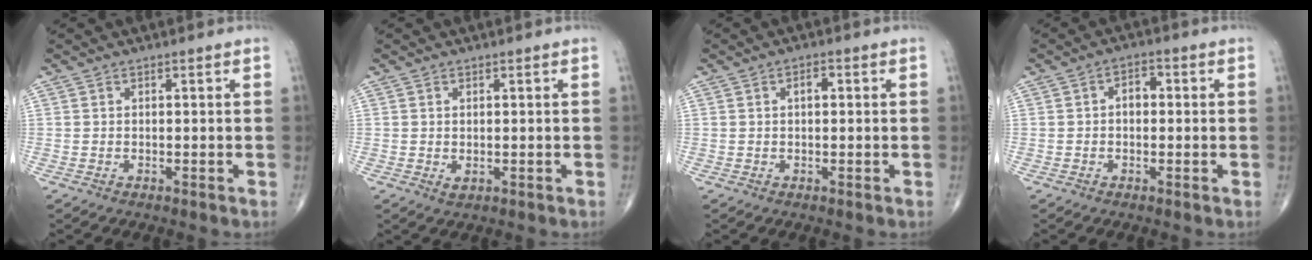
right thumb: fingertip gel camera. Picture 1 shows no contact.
{"total": 1.4, "force": [-0.1, 0.8, 1.1], "torque": [-0.019, -0.003, 0.003]}
{"total": 1.8, "force": [0.3, 0.9, 1.5], "torque": [-0.020, 0.005, 0.002]}
{"total": 3.2, "force": [0.0, 2.1, 2.4], "torque": [-0.022, 0.014, -0.007]}